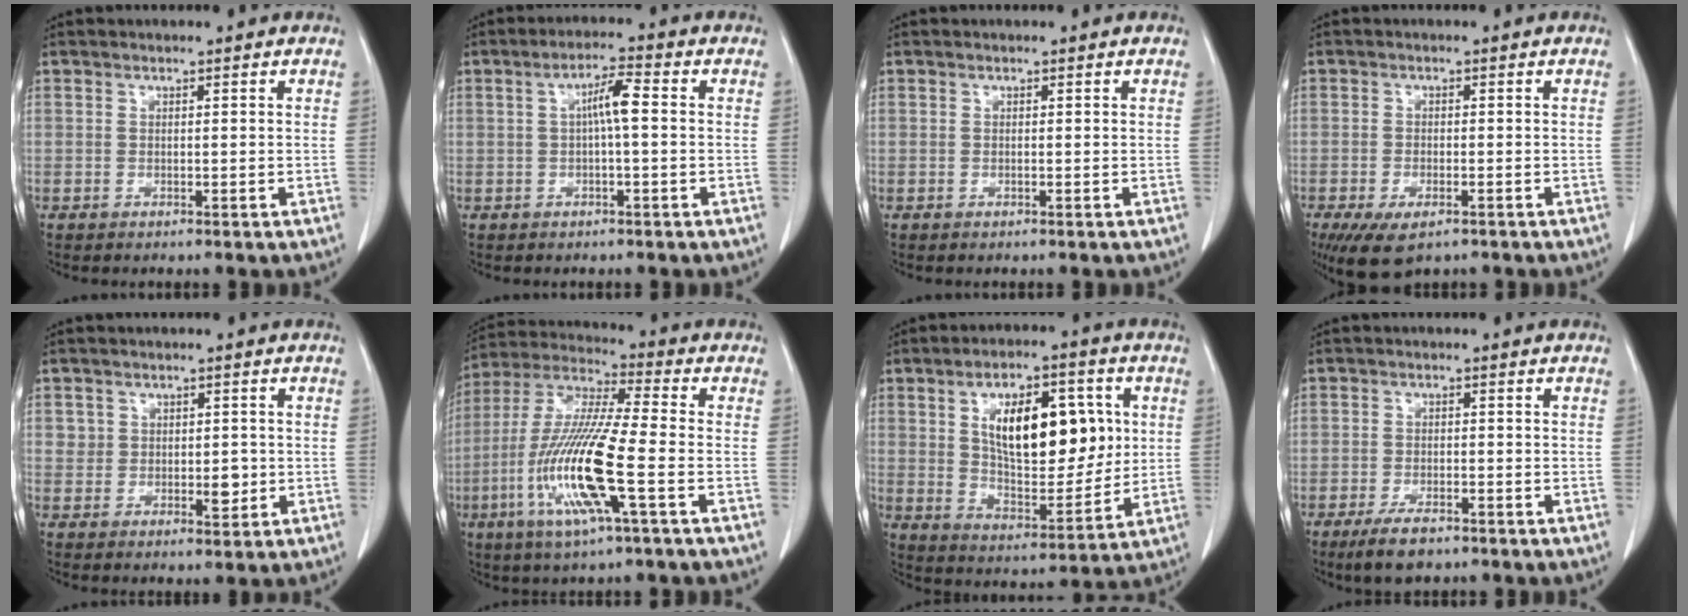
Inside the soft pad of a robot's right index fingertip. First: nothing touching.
{"total": 4.4, "force": [0.3, 0.4, 4.4], "torque": [-0.078, 0.011, 0.004]}
{"total": 0.0}
{"total": 6.6, "force": [-4.1, 2.8, 4.4], "torque": [-0.076, -0.011, -0.065]}
{"total": 4.0, "force": [0.2, 3.1, 2.6], "torque": [-0.023, -0.001, 0.011]}
{"total": 16.0, "force": [-4.6, 0.8, 15.3], "torque": [-0.321, -0.015, -0.091]}
{"total": 16.4, "force": [3.8, 7.2, 14.2], "torque": [-0.233, 0.014, 0.069]}
{"total": 4.9, "force": [-3.5, 1.9, 3.0], "torque": [-0.057, -0.004, -0.056]}